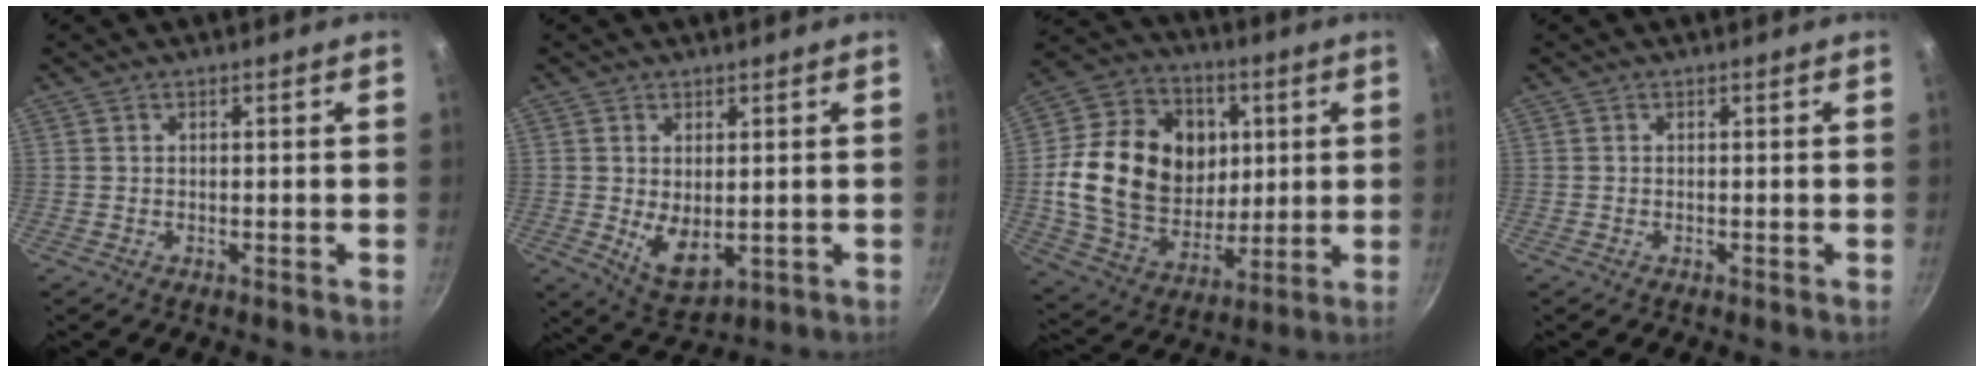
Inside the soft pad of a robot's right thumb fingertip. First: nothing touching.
{"total": 7.0, "force": [0.1, 3.9, 5.8], "torque": [-0.089, -0.022, 0.019]}
{"total": 23.4, "force": [2.9, 18.2, 14.5], "torque": [-0.237, 0.000, 0.057]}
{"total": 0.0}